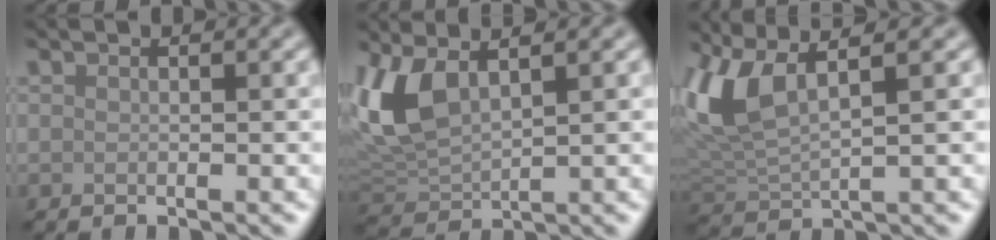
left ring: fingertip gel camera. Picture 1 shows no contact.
{"total": 5.7, "force": [2.3, 2.6, 4.6], "torque": [-0.111, 0.005, 0.045]}
{"total": 6.1, "force": [3.1, 1.9, 4.9], "torque": [-0.120, 0.009, 0.063]}